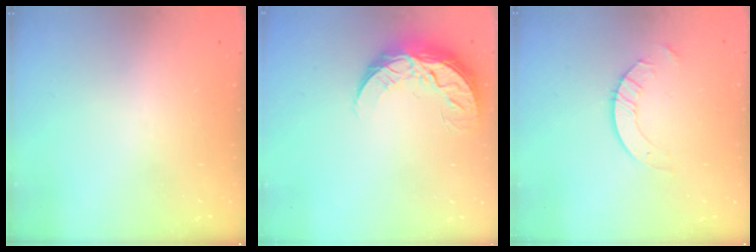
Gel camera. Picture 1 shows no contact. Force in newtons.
{"total": 9.0, "press": 9.0, "slide": 0.3}
{"total": 4.9, "press": 4.9, "slide": 0.5}